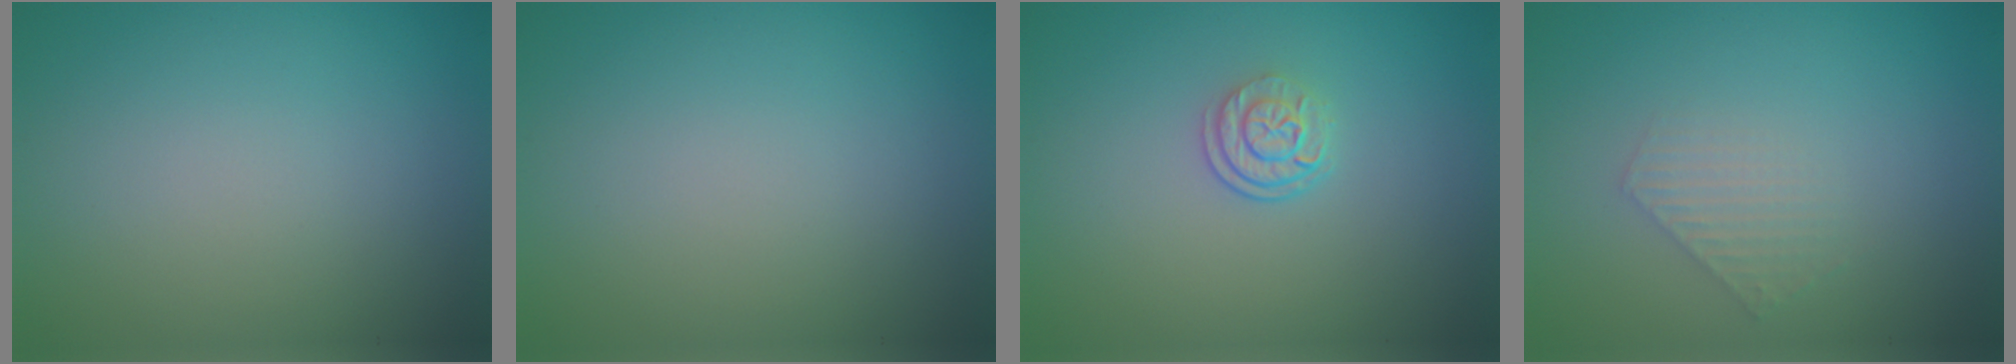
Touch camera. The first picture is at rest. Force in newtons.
{"total": 0.0}
{"total": 2.4, "press": 1.8, "slide": 1.6}
{"total": 1.5, "press": 1.5, "slide": 0.3}